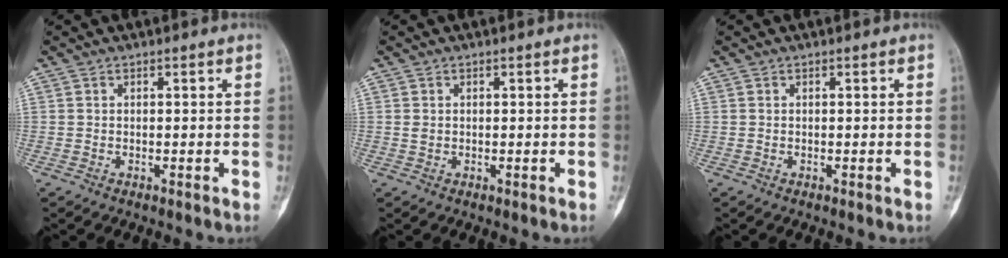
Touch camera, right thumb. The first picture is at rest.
{"total": 0.8, "force": [0.1, 0.7, 0.4], "torque": [-0.004, 0.001, 0.002]}
{"total": 0.0}